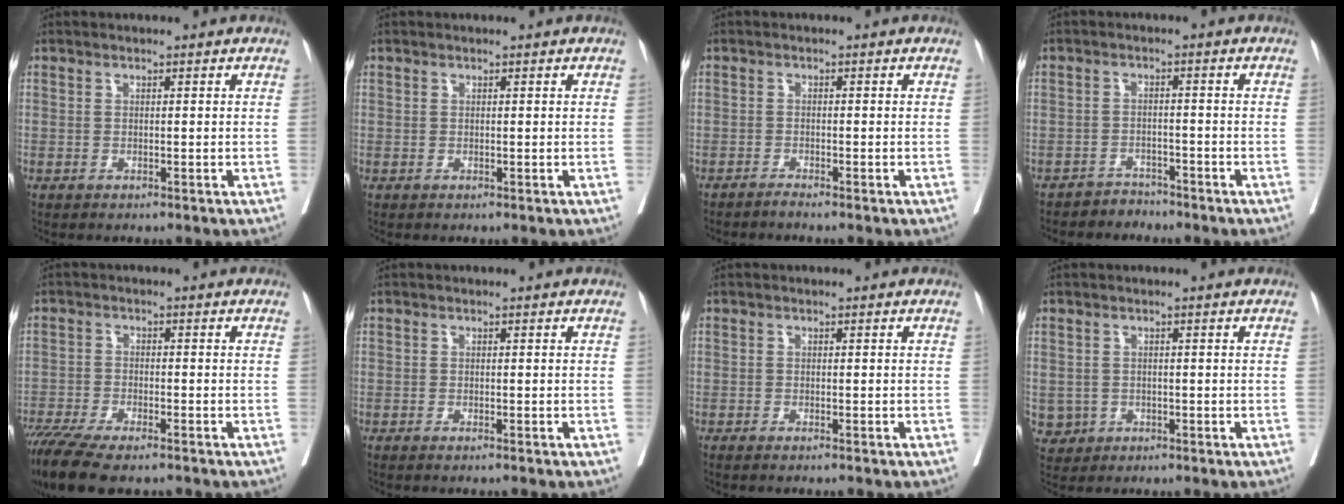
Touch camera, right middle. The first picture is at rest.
{"total": 0.0}
{"total": 0.9, "force": [-0.8, -0.4, 0.2], "torque": [-0.003, 0.000, -0.014]}
{"total": 2.8, "force": [-2.6, 0.8, -0.6], "torque": [0.010, -0.002, -0.044]}
{"total": 11.4, "force": [-9.1, 2.4, 6.5], "torque": [-0.109, -0.018, -0.145]}
{"total": 2.1, "force": [-1.8, -0.2, 1.0], "torque": [-0.015, 0.000, -0.019]}
{"total": 2.5, "force": [-2.1, -0.3, 1.3], "torque": [-0.015, 0.000, -0.024]}
{"total": 2.7, "force": [-0.7, 2.6, 0.3], "torque": [-0.001, 0.005, -0.005]}